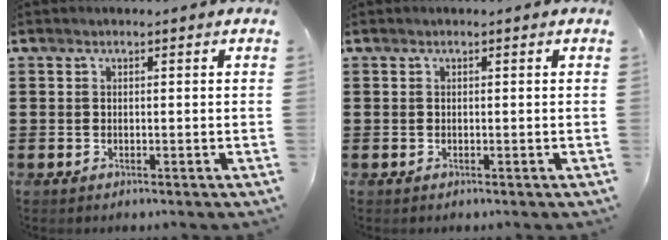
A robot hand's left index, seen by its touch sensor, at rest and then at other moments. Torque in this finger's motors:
{"motor_torque": [0.00, 0.00, 0.00, 0.00]}